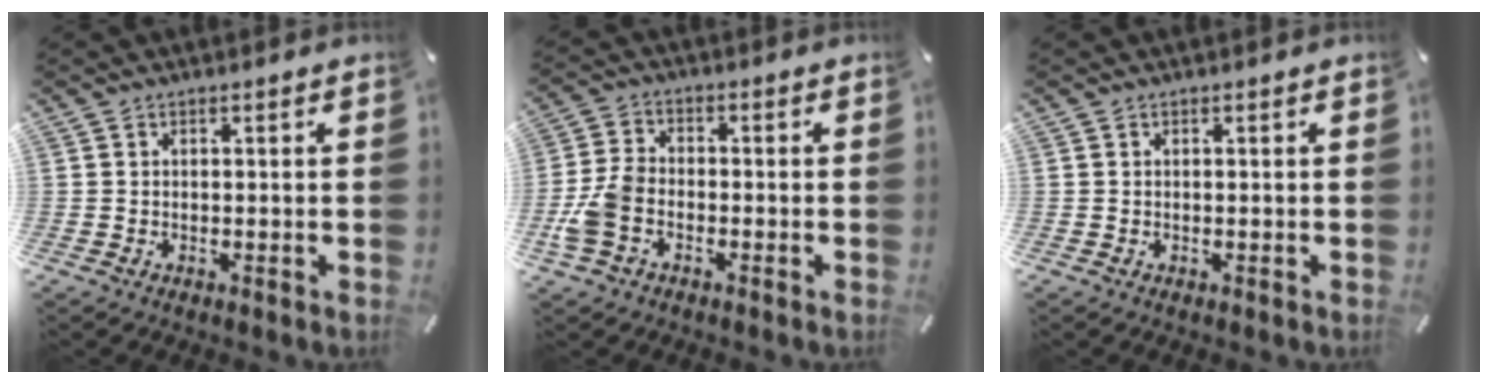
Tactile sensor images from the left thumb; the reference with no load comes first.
{"total": 7.5, "force": [-2.7, 4.9, 4.9], "torque": [-0.117, 0.009, -0.052]}
{"total": 0.0}